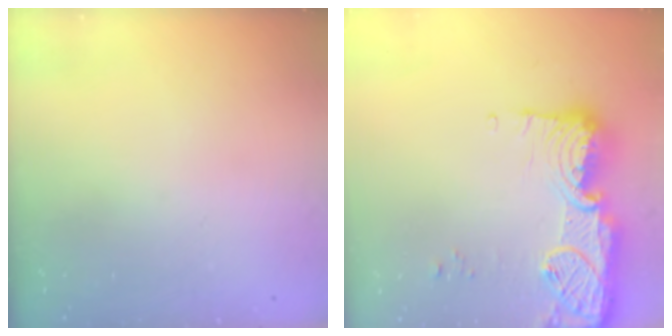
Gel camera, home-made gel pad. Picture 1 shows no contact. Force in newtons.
{"total": 21.0, "press": 20.1, "slide": 6.1}